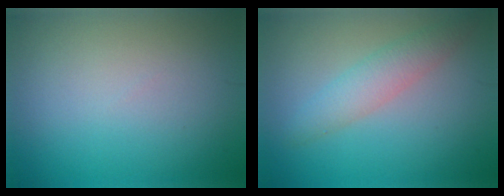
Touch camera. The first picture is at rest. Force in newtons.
{"total": 2.9, "press": 2.9, "slide": 0.1}